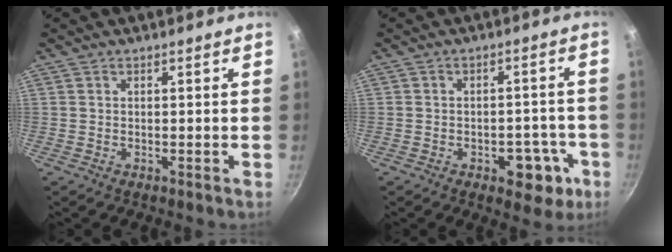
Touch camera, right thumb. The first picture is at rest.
{"total": 8.3, "force": [-3.6, 5.0, 5.6], "torque": [-0.033, 0.023, -0.040]}